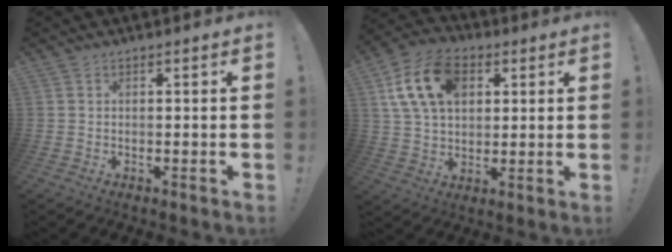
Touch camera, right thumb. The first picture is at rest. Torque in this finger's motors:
{"motor_torque": [0.13, 0.61, 1.15, 0.53, 0.09]}